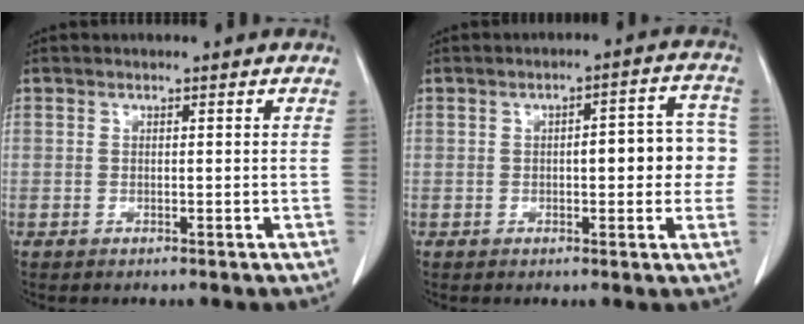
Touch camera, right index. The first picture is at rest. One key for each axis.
{"total": 8.1, "fx": 0.1, "fy": 2.7, "fz": 7.6, "tx": -0.090, "ty": 0.027, "tz": 0.002}